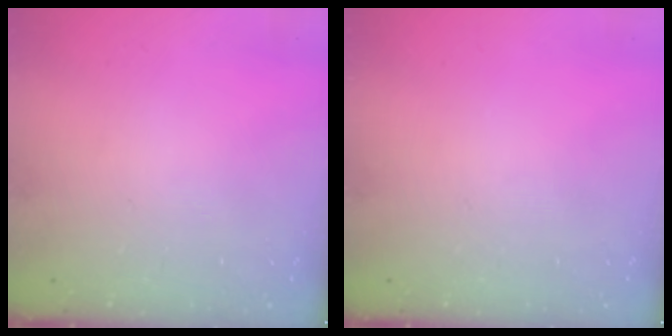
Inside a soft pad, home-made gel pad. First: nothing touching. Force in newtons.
{"total": 0.0}